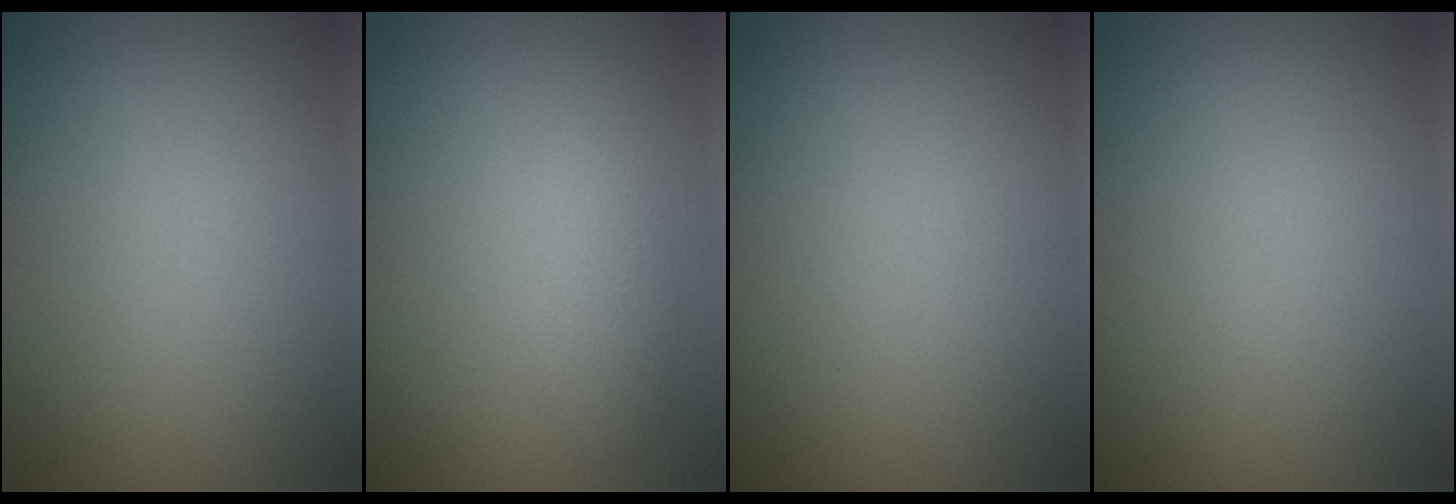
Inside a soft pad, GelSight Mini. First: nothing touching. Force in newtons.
{"total": 1.9, "press": 1.9, "slide": 0.0}
{"total": 0.0}
{"total": 0.0}